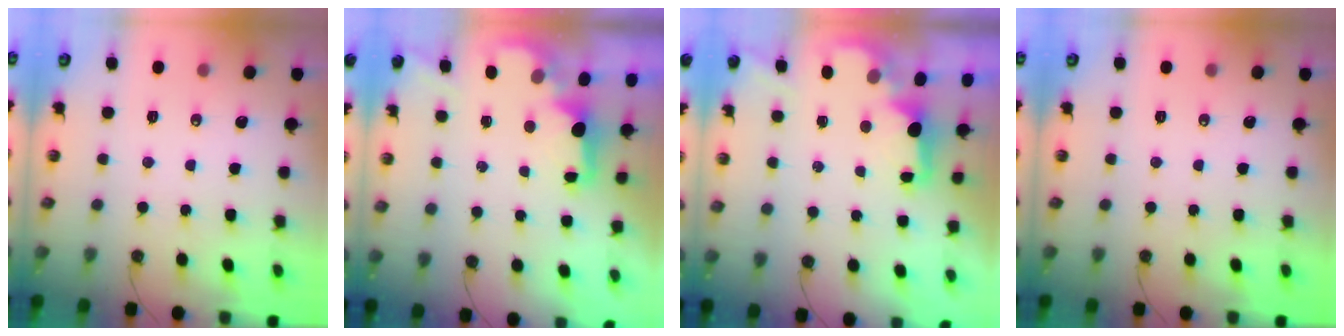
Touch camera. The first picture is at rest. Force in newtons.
{"total": 1.9, "press": 1.8, "slide": 0.8}
{"total": 1.9, "press": 1.8, "slide": 0.8}
{"total": 0.0}